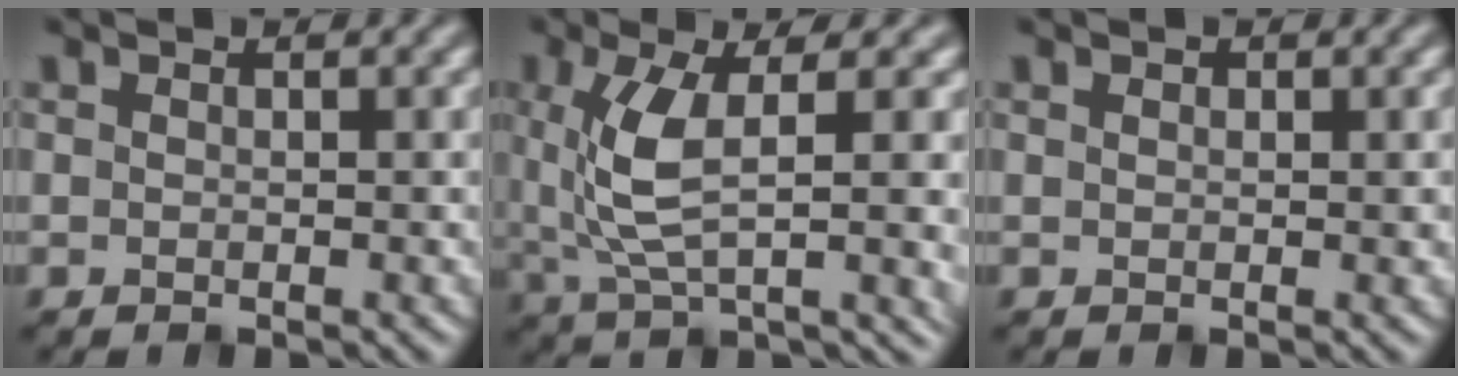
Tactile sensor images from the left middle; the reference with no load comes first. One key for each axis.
{"total": 8.0, "fx": 1.0, "fy": 3.0, "fz": 7.4, "tx": -0.160, "ty": -0.009, "tz": 0.024}
{"total": 1.1, "fx": 0.8, "fy": 0.5, "fz": 0.5, "tx": -0.004, "ty": -0.001, "tz": 0.008}